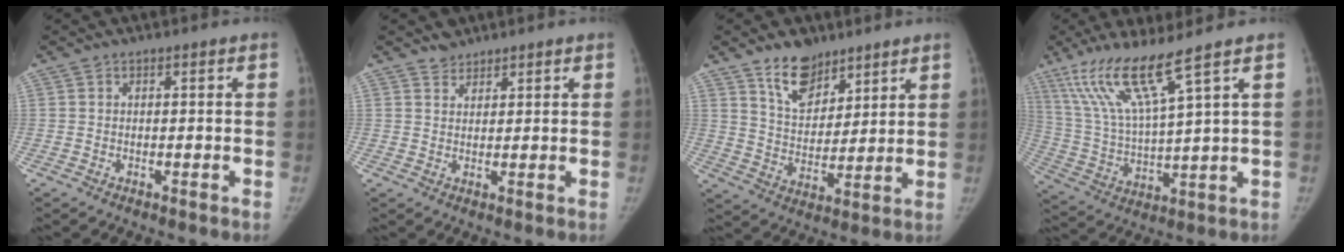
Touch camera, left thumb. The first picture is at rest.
{"total": 2.2, "force": [1.9, 1.1, -0.1], "torque": [0.016, -0.012, 0.029]}
{"total": 9.9, "force": [7.2, 5.5, 4.1], "torque": [-0.037, -0.053, 0.131]}
{"total": 13.2, "force": [8.6, 0.2, 10.0], "torque": [-0.210, -0.044, 0.179]}